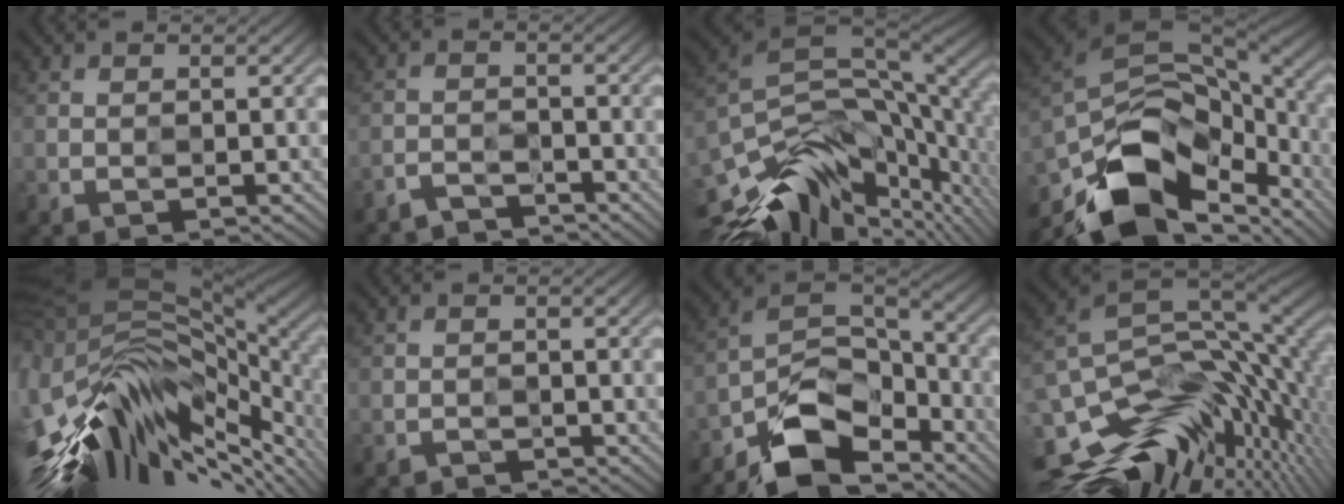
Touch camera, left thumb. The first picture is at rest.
{"total": 2.9, "force": [-2.6, 0.0, -1.1], "torque": [0.026, 0.005, -0.058]}
{"total": 15.0, "force": [-6.0, 8.0, 11.1], "torque": [-0.225, -0.031, -0.096]}
{"total": 14.4, "force": [-8.3, 7.7, 8.9], "torque": [-0.188, -0.018, -0.141]}
{"total": 15.3, "force": [-2.7, 6.2, 13.7], "torque": [-0.285, -0.021, -0.031]}
{"total": 1.4, "force": [-1.1, 0.0, -0.9], "torque": [0.019, 0.003, -0.021]}
{"total": 10.7, "force": [-8.2, 4.5, 5.2], "torque": [-0.089, 0.002, -0.170]}
{"total": 15.4, "force": [-3.3, 9.3, 11.8], "torque": [-0.241, -0.019, -0.045]}